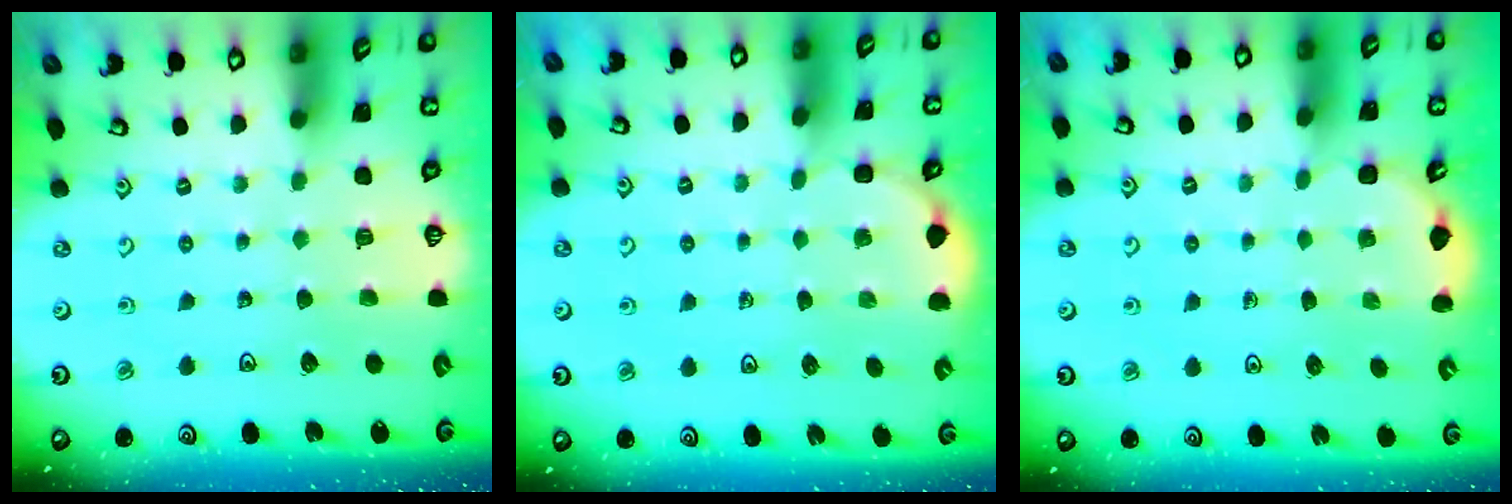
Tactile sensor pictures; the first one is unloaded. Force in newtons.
{"total": 2.4, "press": 2.1, "slide": 1.1}
{"total": 2.3, "press": 1.8, "slide": 1.4}